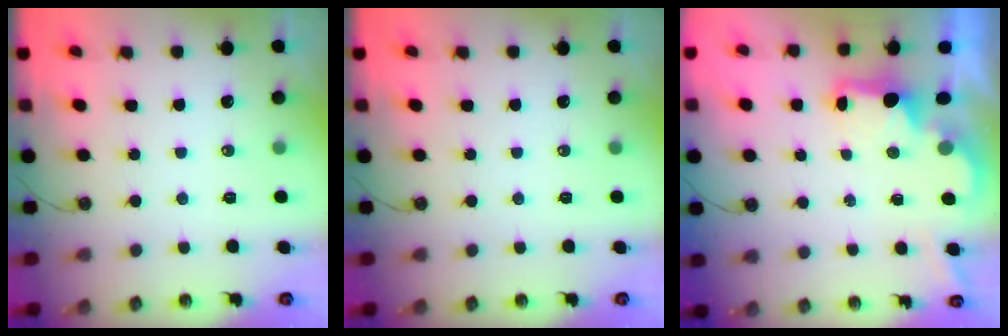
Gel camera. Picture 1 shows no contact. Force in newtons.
{"total": 0.0}
{"total": 2.1, "press": 1.9, "slide": 0.8}